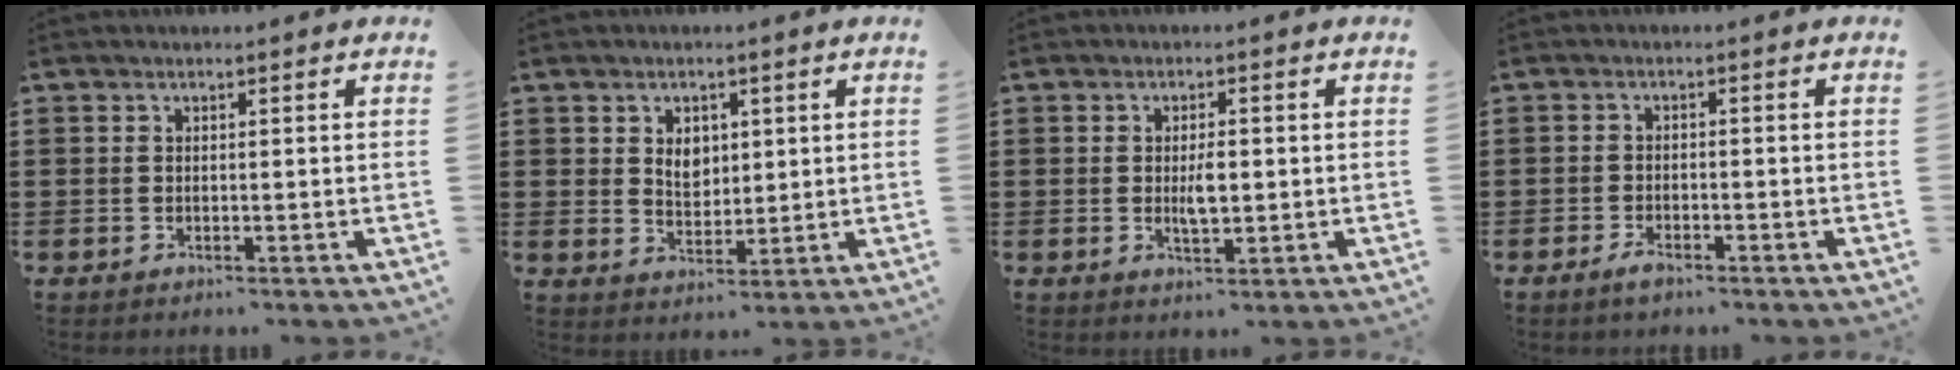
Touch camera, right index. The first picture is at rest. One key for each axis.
{"total": 3.7, "fx": 1.2, "fy": 2.8, "fz": 2.1, "tx": -0.042, "ty": 0.008, "tz": 0.018}
{"total": 3.3, "fx": -0.1, "fy": 1.3, "fz": 3.1, "tx": -0.057, "ty": 0.002, "tz": -0.002}
{"total": 1.9, "fx": -1.4, "fy": 0.7, "fz": 1.0, "tx": -0.026, "ty": 0.000, "tz": -0.029}